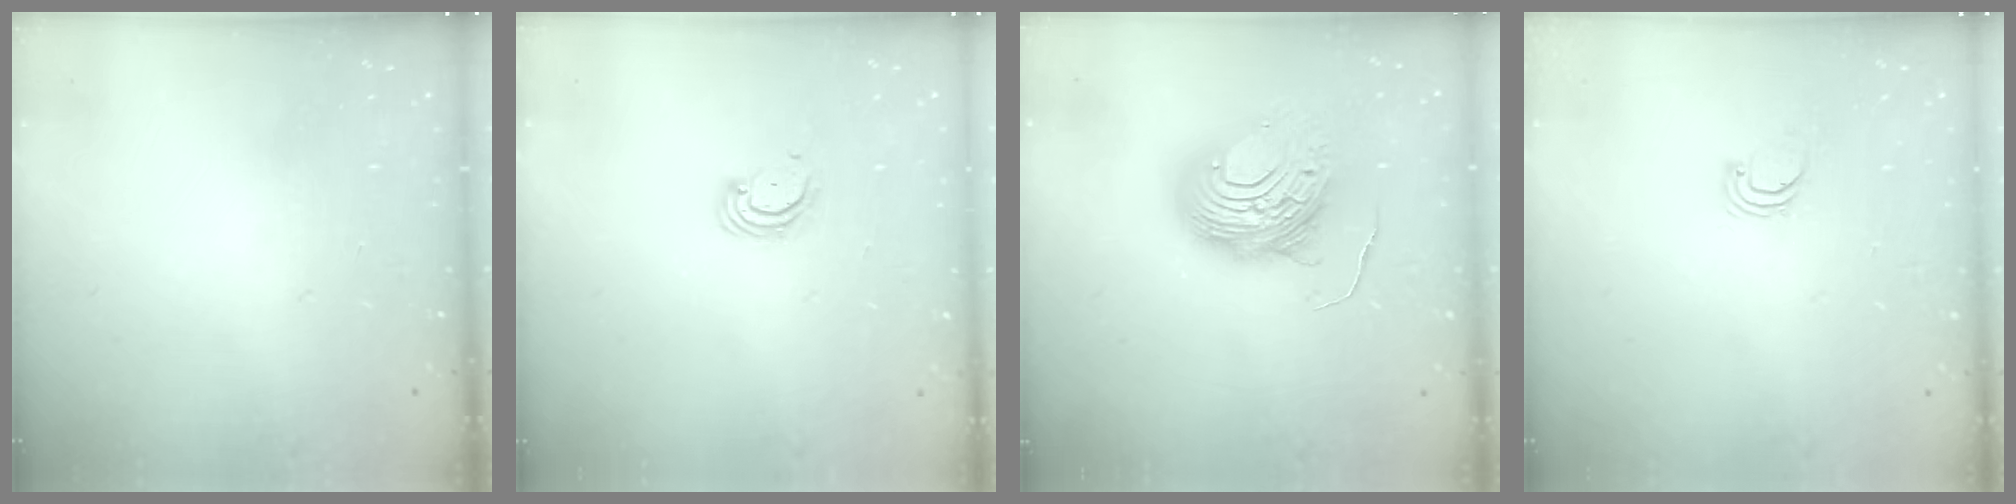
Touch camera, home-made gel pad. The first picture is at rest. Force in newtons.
{"total": 3.8, "press": 3.8, "slide": 0.4}
{"total": 12.2, "press": 12.1, "slide": 1.3}
{"total": 0.9, "press": 0.9, "slide": 0.1}